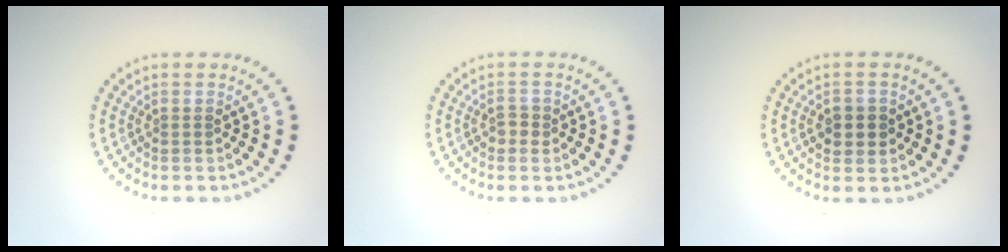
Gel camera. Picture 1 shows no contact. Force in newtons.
{"total": 1.2, "press": 1.1, "slide": 0.4}
{"total": 2.3, "press": 2.3, "slide": 0.4}